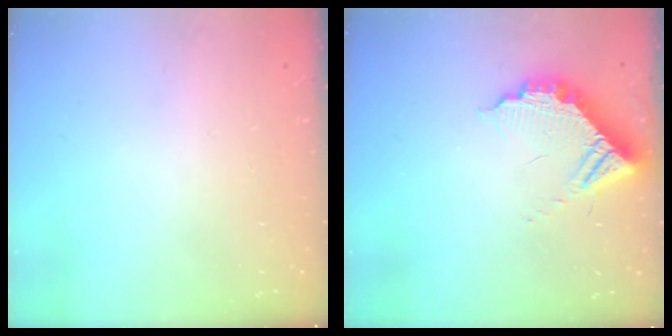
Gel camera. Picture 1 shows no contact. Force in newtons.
{"total": 11.1, "press": 11.0, "slide": 1.0}